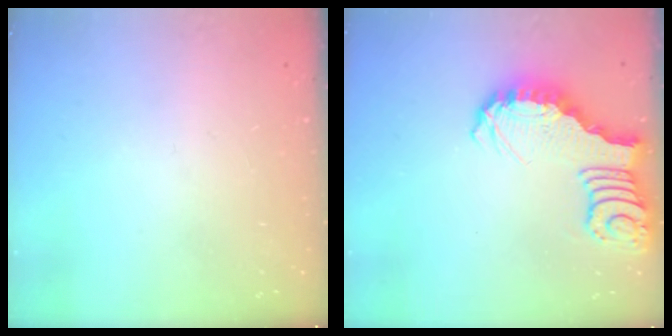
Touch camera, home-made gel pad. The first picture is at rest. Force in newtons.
{"total": 3.4, "press": 3.3, "slide": 0.7}